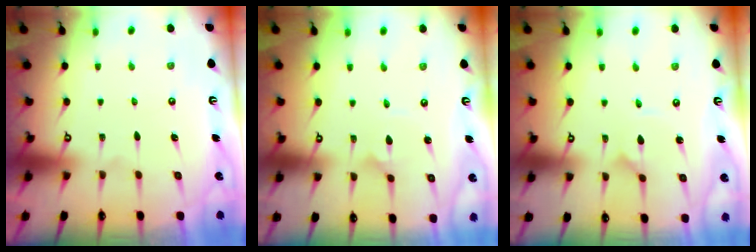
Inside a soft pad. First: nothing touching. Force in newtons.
{"total": 2.4, "press": 2.4, "slide": 0.1}
{"total": 0.9, "press": 0.9, "slide": 0.0}